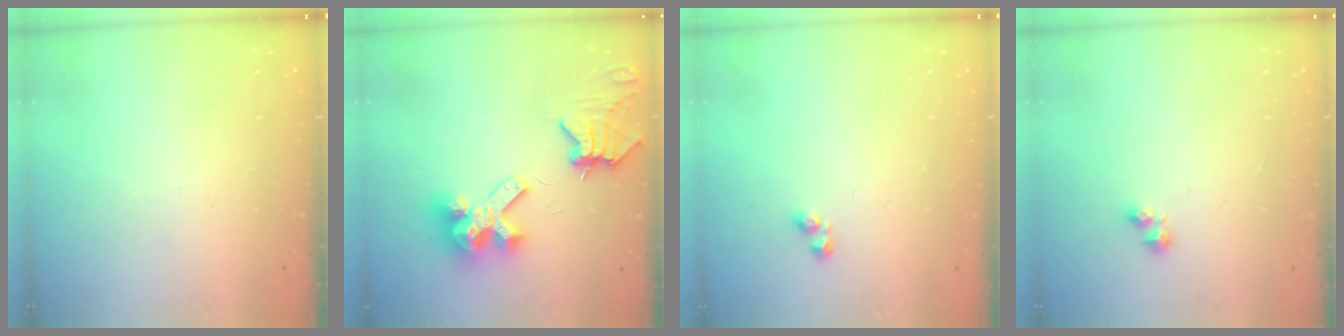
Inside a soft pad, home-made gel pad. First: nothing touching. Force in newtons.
{"total": 11.6, "press": 11.5, "slide": 0.9}
{"total": 2.9, "press": 2.9, "slide": 0.4}
{"total": 2.4, "press": 2.4, "slide": 0.3}